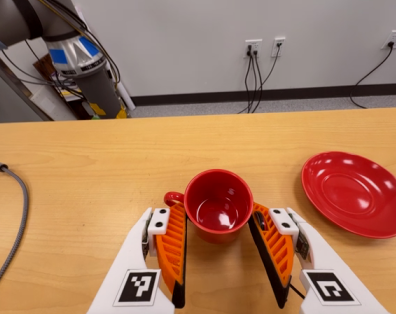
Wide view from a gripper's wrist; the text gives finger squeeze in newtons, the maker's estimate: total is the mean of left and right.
{"total": 2.7, "left": 2.4, "right": 3.0}